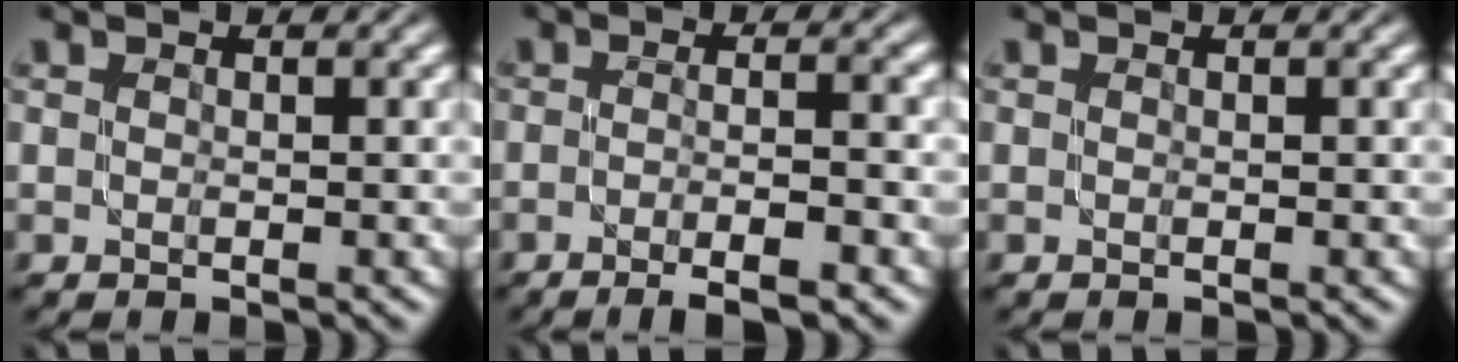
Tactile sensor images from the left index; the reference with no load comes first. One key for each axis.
{"total": 4.9, "fx": -2.4, "fy": 0.9, "fz": 4.1, "tx": -0.057, "ty": 0.000, "tz": -0.034}
{"total": 0.0}